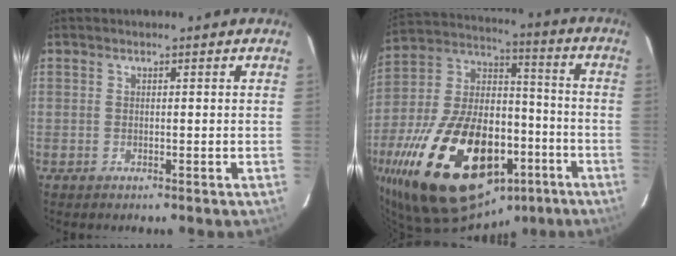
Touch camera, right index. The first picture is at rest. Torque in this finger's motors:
{"motor_torque": [2.14, 0.00, 1.05, 0.21]}